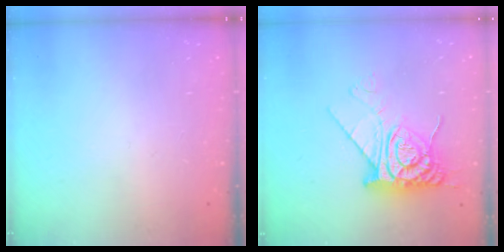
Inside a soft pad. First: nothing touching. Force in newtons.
{"total": 14.4, "press": 14.4, "slide": 1.3}